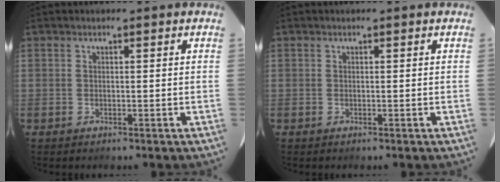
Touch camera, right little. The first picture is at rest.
{"total": 0.0}